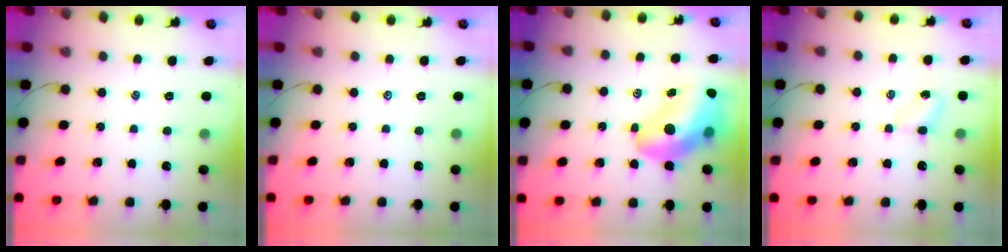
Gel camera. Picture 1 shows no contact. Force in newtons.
{"total": 0.0}
{"total": 16.4, "press": 15.7, "slide": 4.6}
{"total": 2.8, "press": 2.6, "slide": 1.0}